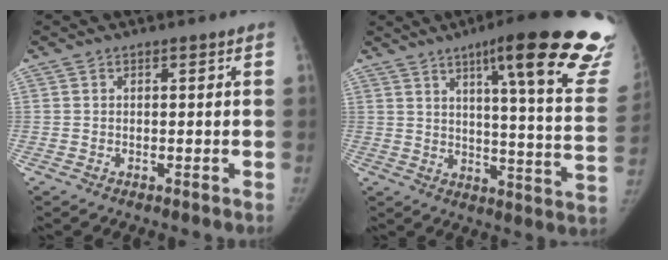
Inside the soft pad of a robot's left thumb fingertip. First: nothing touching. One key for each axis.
{"total": 27.6, "fx": 17.9, "fy": 4.2, "fz": 20.6, "tx": -0.221, "ty": -0.088, "tz": 0.228}